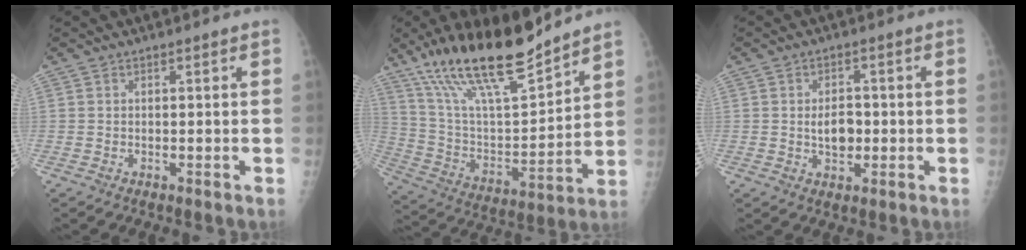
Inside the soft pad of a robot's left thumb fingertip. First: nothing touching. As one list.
[{"total": 21.8, "force": [16.6, 5.0, 13.2], "torque": [-0.209, -0.073, 0.306]}, {"total": 4.7, "force": [-0.4, 3.2, 3.5], "torque": [-0.040, 0.002, -0.003]}]